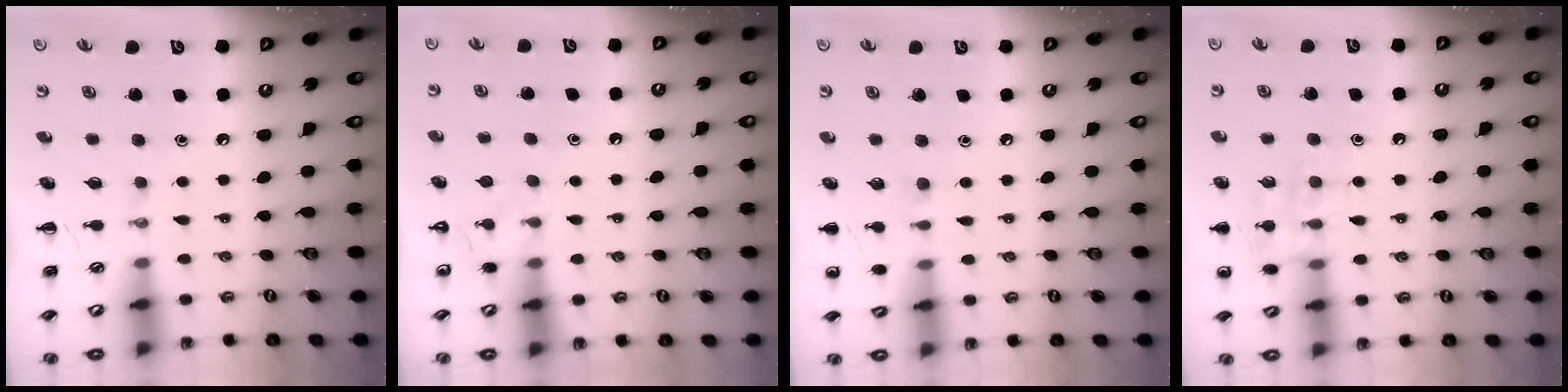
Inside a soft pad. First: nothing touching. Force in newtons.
{"total": 3.7, "press": 3.5, "slide": 1.4}
{"total": 4.8, "press": 4.5, "slide": 1.6}
{"total": 10.2, "press": 10.1, "slide": 1.4}